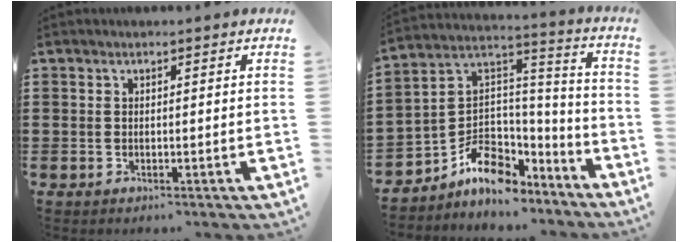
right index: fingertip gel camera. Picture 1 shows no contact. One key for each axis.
{"total": 8.7, "fx": -5.2, "fy": 6.1, "fz": 3.2, "tx": -0.074, "ty": 0.006, "tz": -0.094}